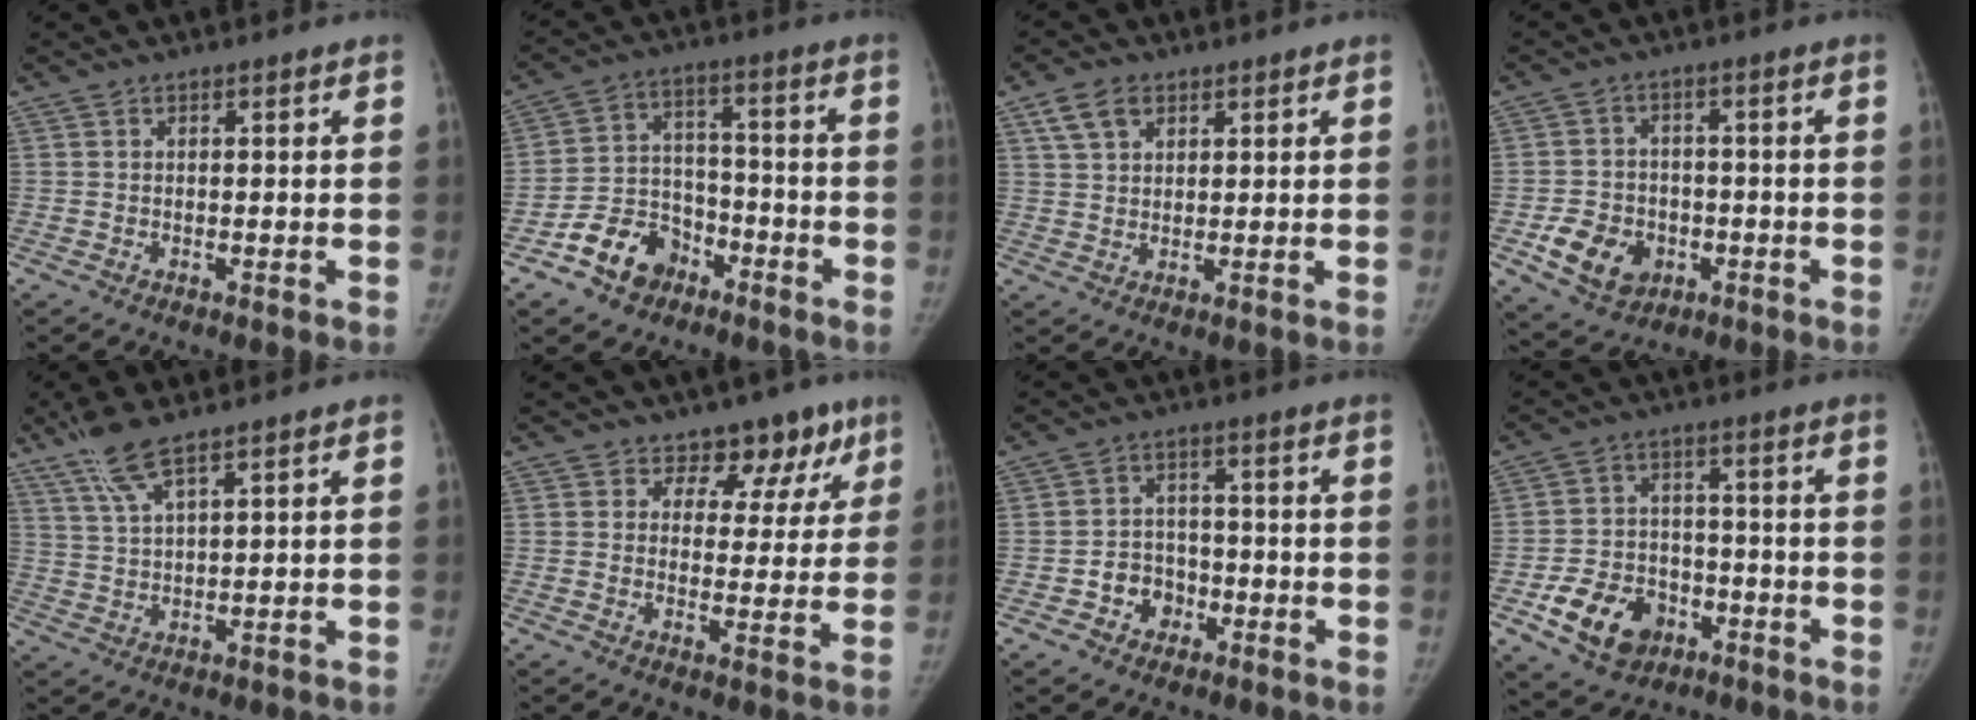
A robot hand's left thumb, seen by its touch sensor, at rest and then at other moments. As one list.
[{"total": 10.8, "force": [-6.4, 7.7, 4.0], "torque": [-0.041, 0.057, -0.112]}, {"total": 5.1, "force": [2.7, 3.4, 2.7], "torque": [-0.037, -0.004, 0.054]}, {"total": 9.6, "force": [-3.2, 7.7, 4.7], "torque": [-0.057, 0.013, -0.044]}, {"total": 6.9, "force": [4.9, 1.1, 4.7], "torque": [-0.107, -0.015, 0.106]}, {"total": 9.0, "force": [6.2, 6.2, 1.8], "torque": [0.025, -0.028, 0.062]}, {"total": 5.9, "force": [-2.4, 5.0, 1.9], "torque": [-0.001, 0.024, -0.040]}, {"total": 12.0, "force": [-5.4, 8.9, 5.9], "torque": [-0.077, 0.026, -0.083]}]